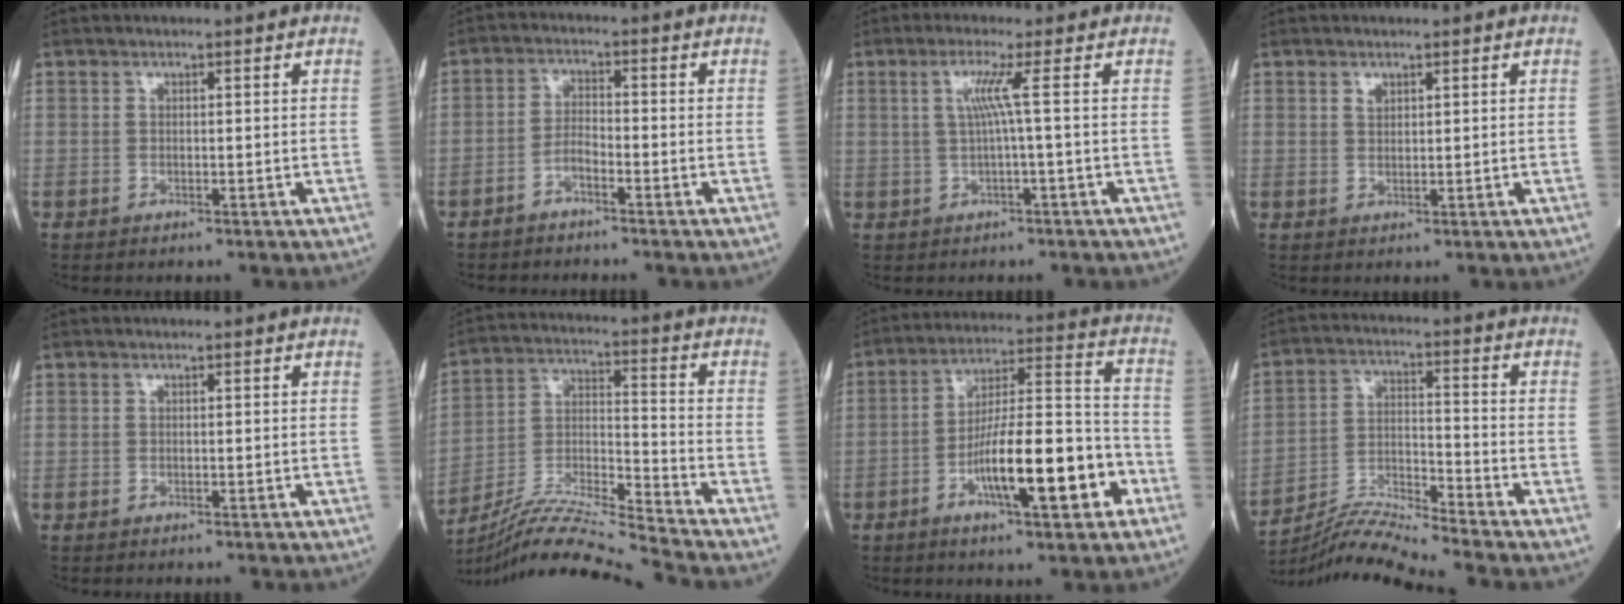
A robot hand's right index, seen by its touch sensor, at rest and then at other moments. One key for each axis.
{"total": 2.8, "fx": -2.0, "fy": 0.7, "fz": 1.8, "tx": -0.039, "ty": 0.001, "tz": -0.041}
{"total": 3.3, "fx": 0.4, "fy": -1.1, "fz": 3.1, "tx": -0.066, "ty": 0.003, "tz": 0.011}
{"total": 1.1, "fx": 0.8, "fy": 0.6, "fz": 0.6, "tx": -0.009, "ty": 0.000, "tz": 0.014}
{"total": 0.0}
{"total": 14.5, "fx": -13.6, "fy": -3.0, "fz": 4.1, "tx": -0.076, "ty": 0.007, "tz": -0.252}
{"total": 15.0, "fx": -5.8, "fy": 2.8, "fz": 13.6, "tx": -0.229, "ty": 0.012, "tz": -0.090}
{"total": 8.8, "fx": -8.3, "fy": -2.5, "fz": 1.4, "tx": -0.038, "ty": 0.004, "tz": -0.155}